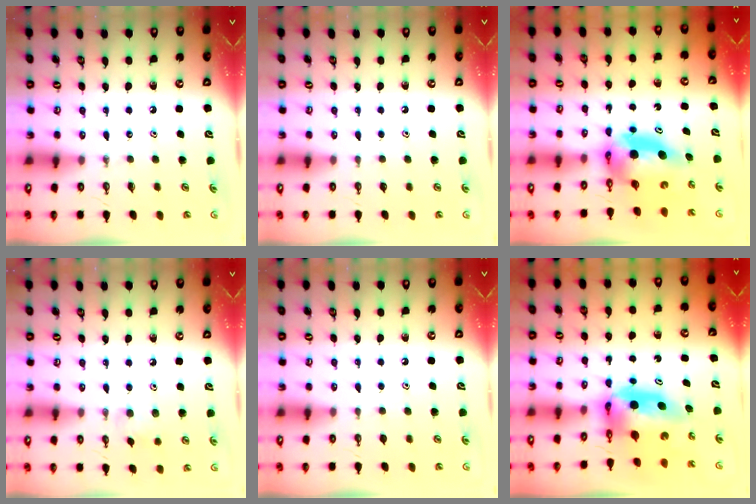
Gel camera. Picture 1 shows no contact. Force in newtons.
{"total": 0.9, "press": 0.1, "slide": 0.9}
{"total": 7.1, "press": 7.1, "slide": 0.7}
{"total": 6.8, "press": 6.7, "slide": 0.7}
{"total": 1.2, "press": 0.5, "slide": 1.0}
{"total": 6.6, "press": 6.5, "slide": 0.6}